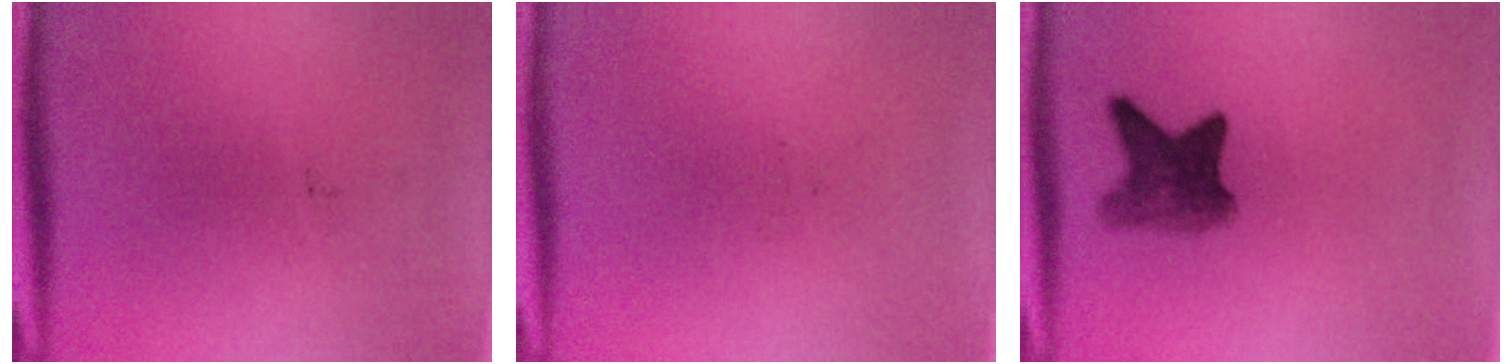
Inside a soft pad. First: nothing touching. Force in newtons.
{"total": 0.0}
{"total": 5.1}